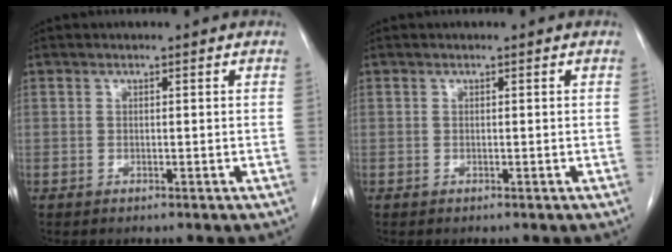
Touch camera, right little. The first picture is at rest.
{"total": 0.0}